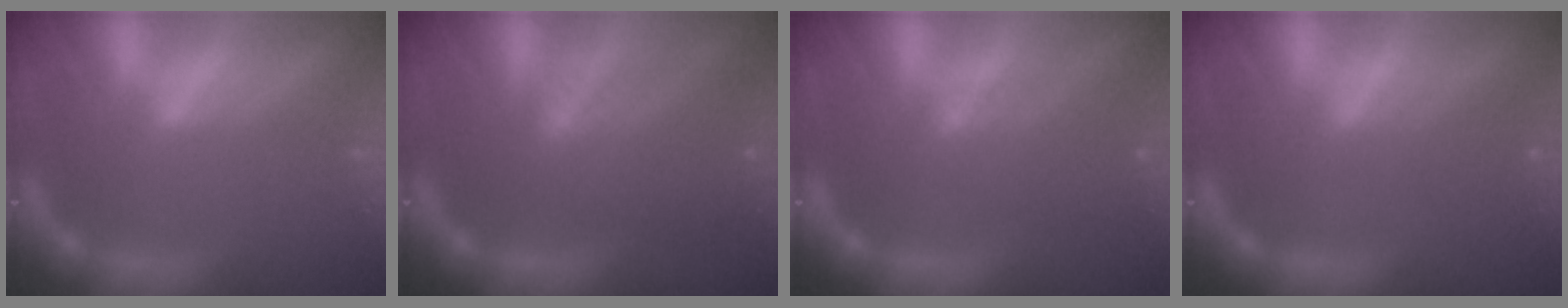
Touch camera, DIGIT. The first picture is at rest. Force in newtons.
{"total": 6.0}
{"total": 4.1}
{"total": 2.0}